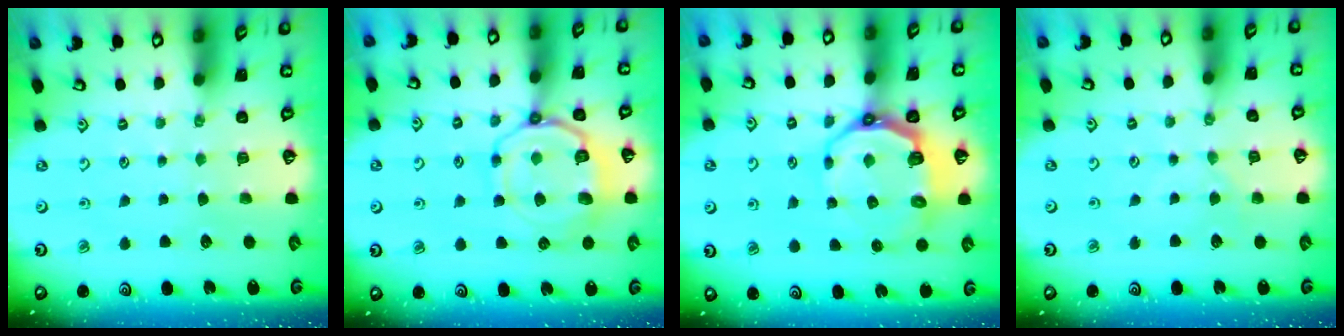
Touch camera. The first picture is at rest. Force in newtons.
{"total": 11.7, "press": 11.7, "slide": 1.1}
{"total": 9.6, "press": 8.5, "slide": 4.4}
{"total": 0.0}